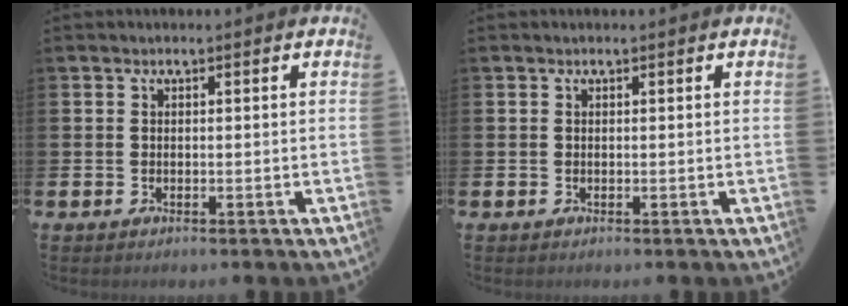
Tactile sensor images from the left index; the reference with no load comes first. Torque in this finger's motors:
{"motor_torque": [-1.12, -0.35, -0.70, -0.07]}